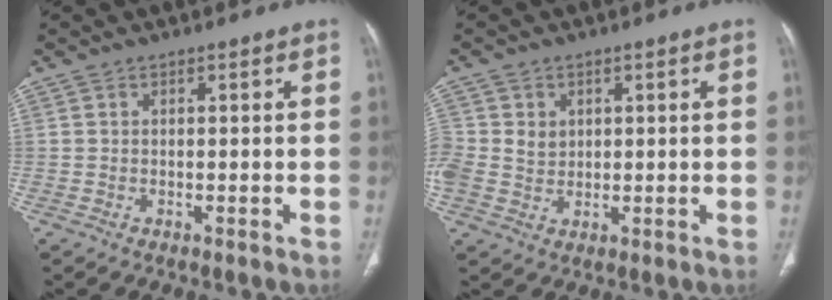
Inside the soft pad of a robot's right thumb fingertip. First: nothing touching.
{"total": 5.9, "force": [1.1, 5.0, 2.8], "torque": [-0.048, -0.002, 0.031]}